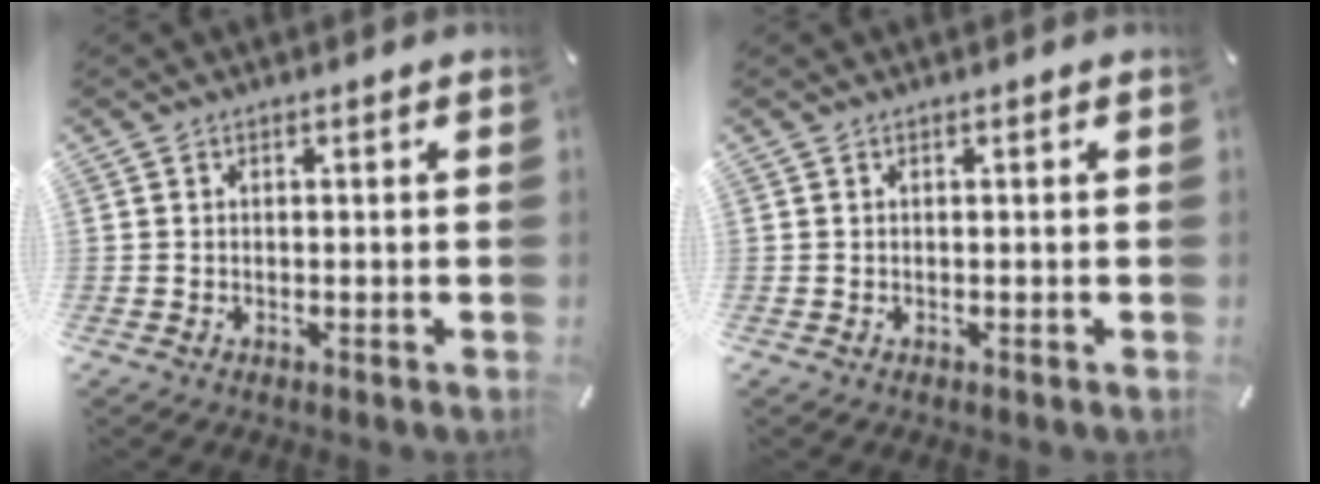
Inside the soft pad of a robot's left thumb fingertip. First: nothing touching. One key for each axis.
{"total": 0.0}